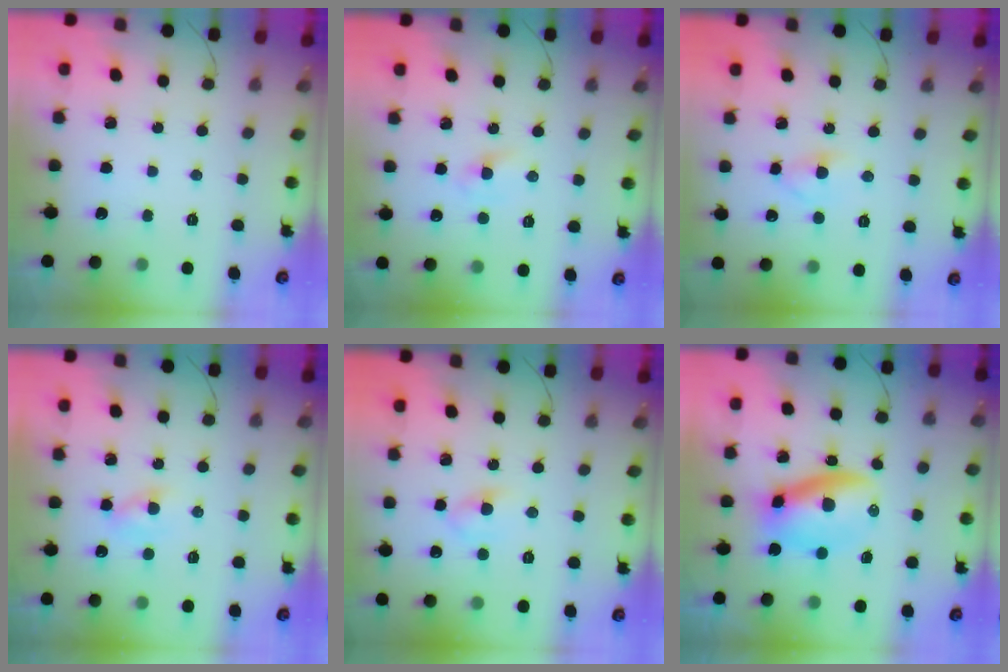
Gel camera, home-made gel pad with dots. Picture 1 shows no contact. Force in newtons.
{"total": 2.2, "press": 2.0, "slide": 0.9}
{"total": 4.1, "press": 3.9, "slide": 1.1}
{"total": 1.9, "press": 1.6, "slide": 1.0}
{"total": 5.0, "press": 4.7, "slide": 1.7}
{"total": 6.9, "press": 6.7, "slide": 1.8}